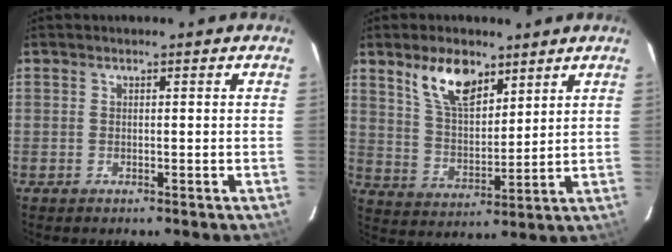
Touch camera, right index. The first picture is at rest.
{"total": 10.4, "force": [6.6, 4.8, 6.4], "torque": [-0.114, 0.009, 0.130]}